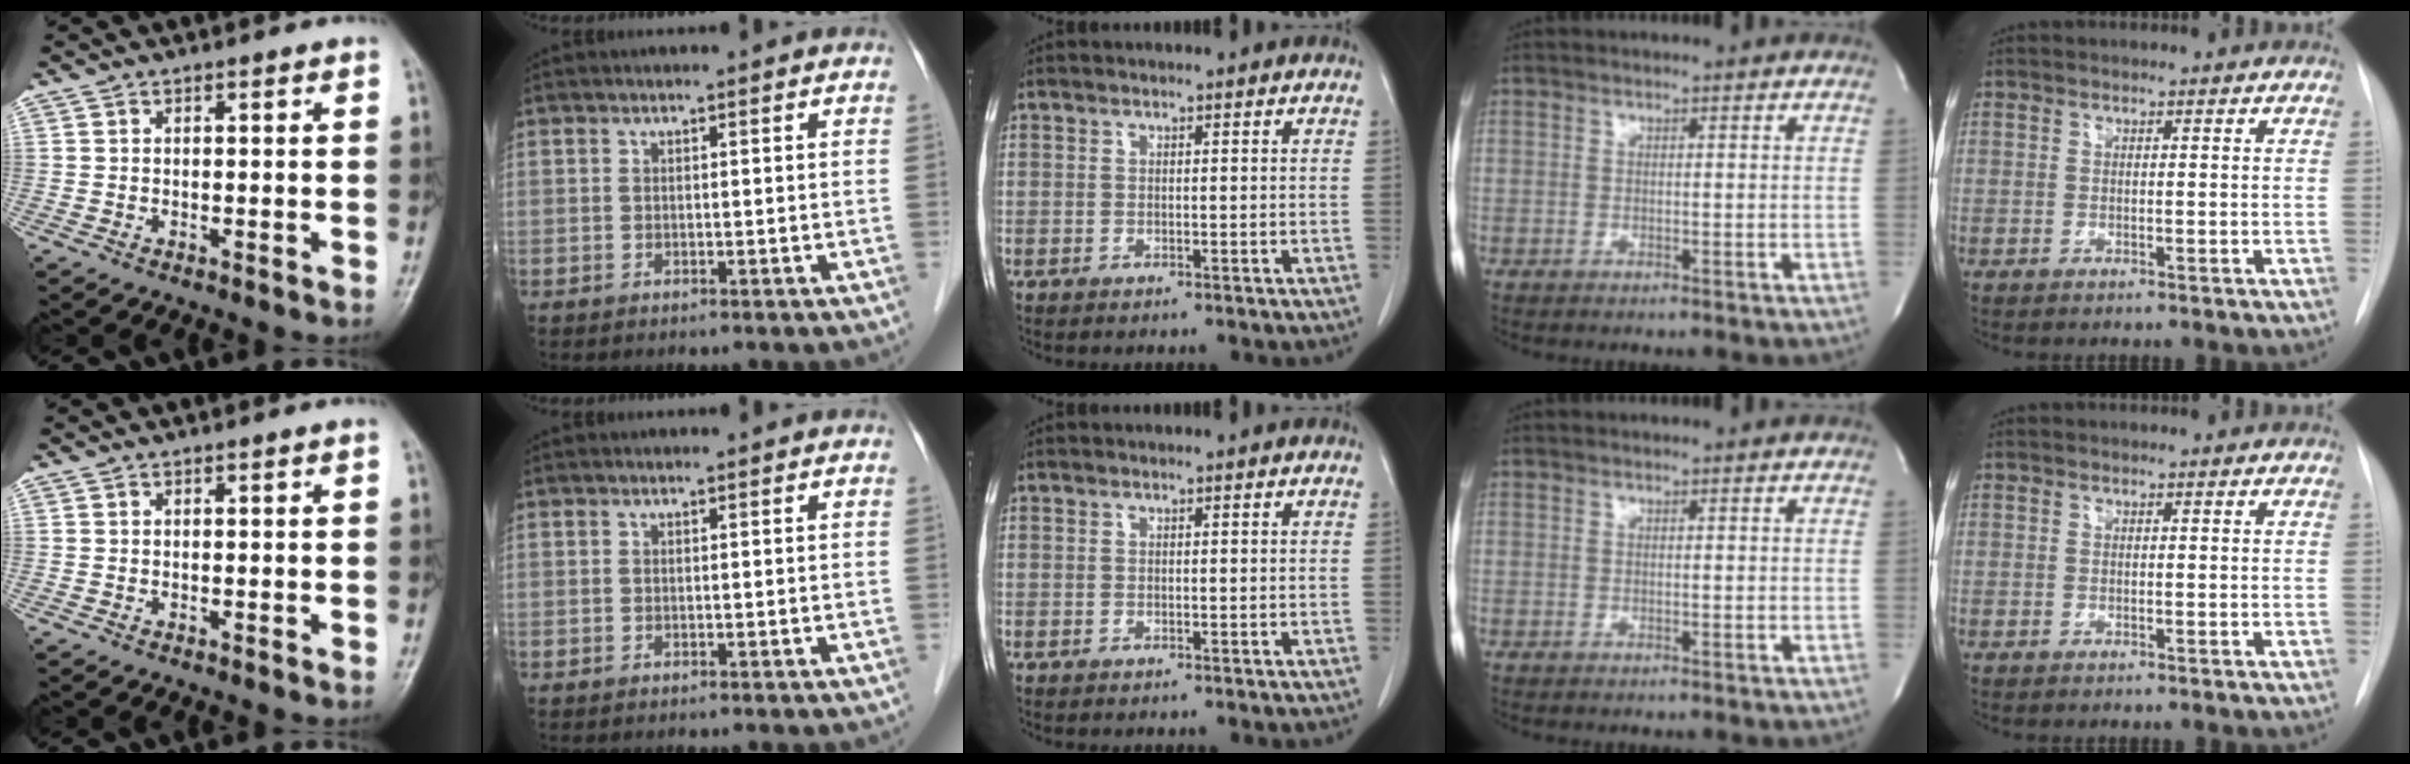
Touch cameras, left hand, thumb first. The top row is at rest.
{}